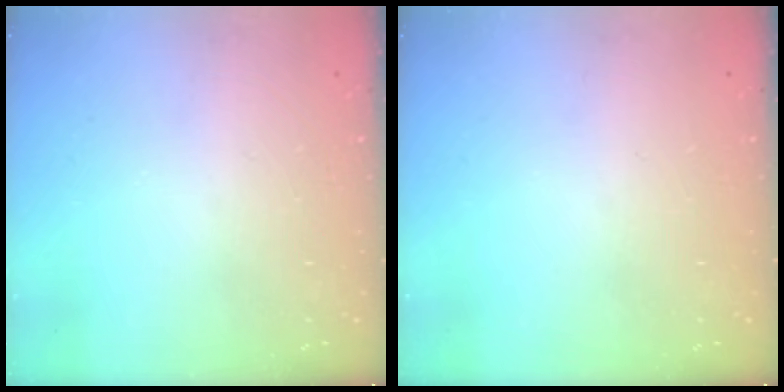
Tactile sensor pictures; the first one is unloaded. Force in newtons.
{"total": 0.0}